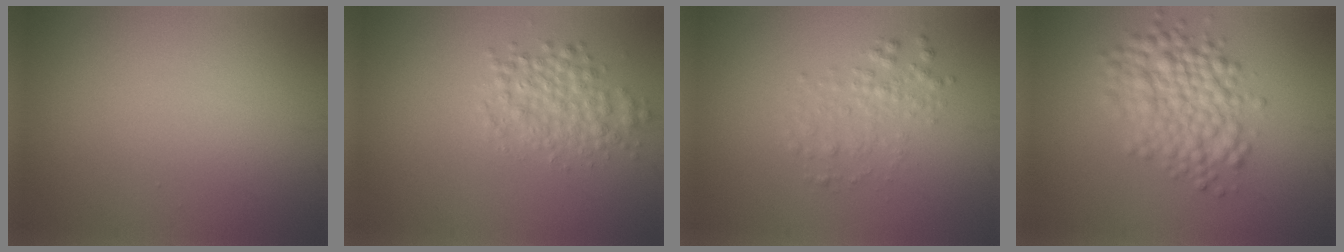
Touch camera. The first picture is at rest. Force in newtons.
{"total": 3.2, "press": 3.1, "slide": 0.1}
{"total": 2.0, "press": 2.0, "slide": 0.1}
{"total": 5.5, "press": 5.5, "slide": 0.2}